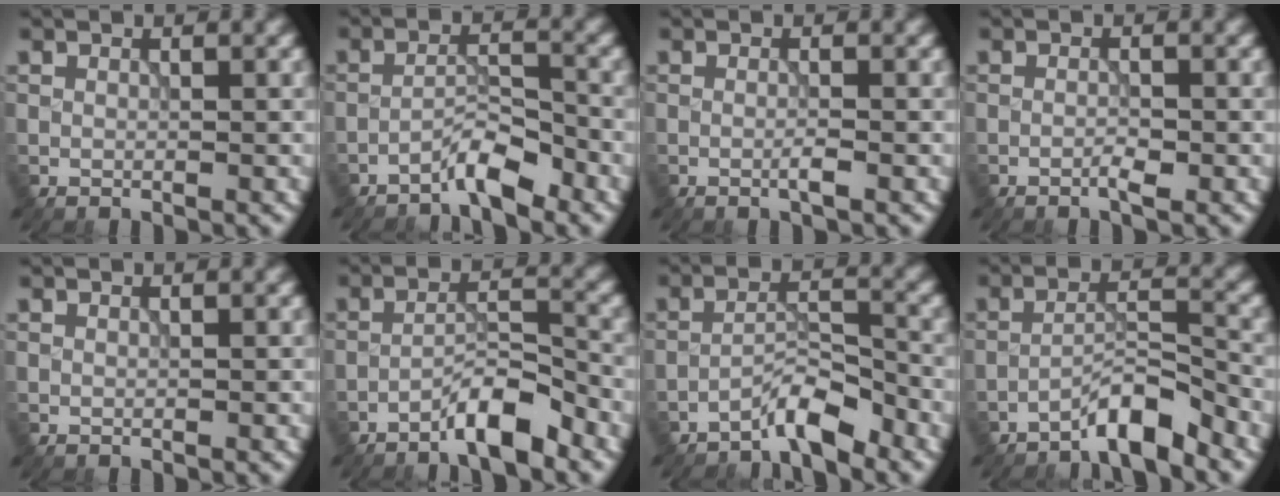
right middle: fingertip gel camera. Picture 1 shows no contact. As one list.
[{"total": 3.0, "force": [-2.6, 0.4, 1.5], "torque": [-0.022, 0.013, -0.051]}, {"total": 1.0, "force": [-0.4, 0.1, 0.9], "torque": [-0.014, 0.001, -0.010]}, {"total": 1.1, "force": [-0.7, 0.1, 0.9], "torque": [-0.015, 0.000, -0.013]}, {"total": 0.0}, {"total": 4.2, "force": [-3.2, 0.6, 2.6], "torque": [-0.043, 0.013, -0.062]}, {"total": 3.5, "force": [-3.0, 0.5, 1.7], "torque": [-0.025, 0.014, -0.060]}, {"total": 4.0, "force": [-3.4, 0.4, 2.1], "torque": [-0.033, 0.014, -0.067]}]